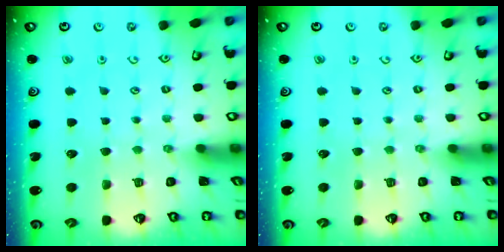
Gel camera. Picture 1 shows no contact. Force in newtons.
{"total": 0.0}